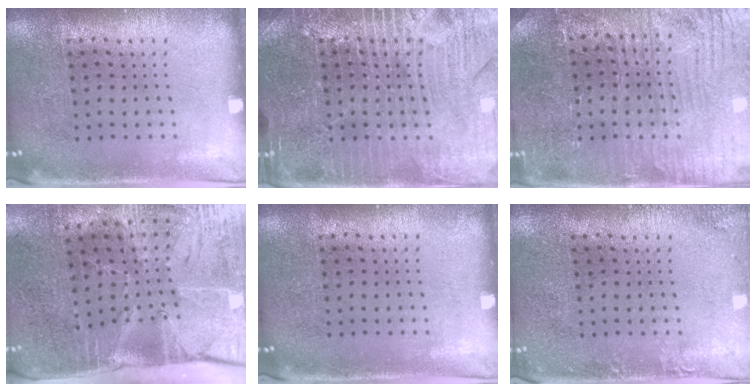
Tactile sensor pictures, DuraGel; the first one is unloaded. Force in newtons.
{"total": 4.0, "press": 4.0, "slide": 0.4}
{"total": 3.9, "press": 3.8, "slide": 0.8}
{"total": 4.4, "press": 3.7, "slide": 2.4}
{"total": 0.0}
{"total": 1.3, "press": 1.3, "slide": 0.0}